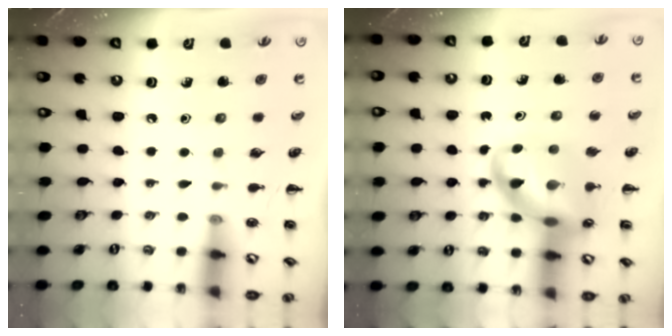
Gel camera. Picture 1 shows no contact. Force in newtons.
{"total": 14.8, "press": 14.3, "slide": 3.8}